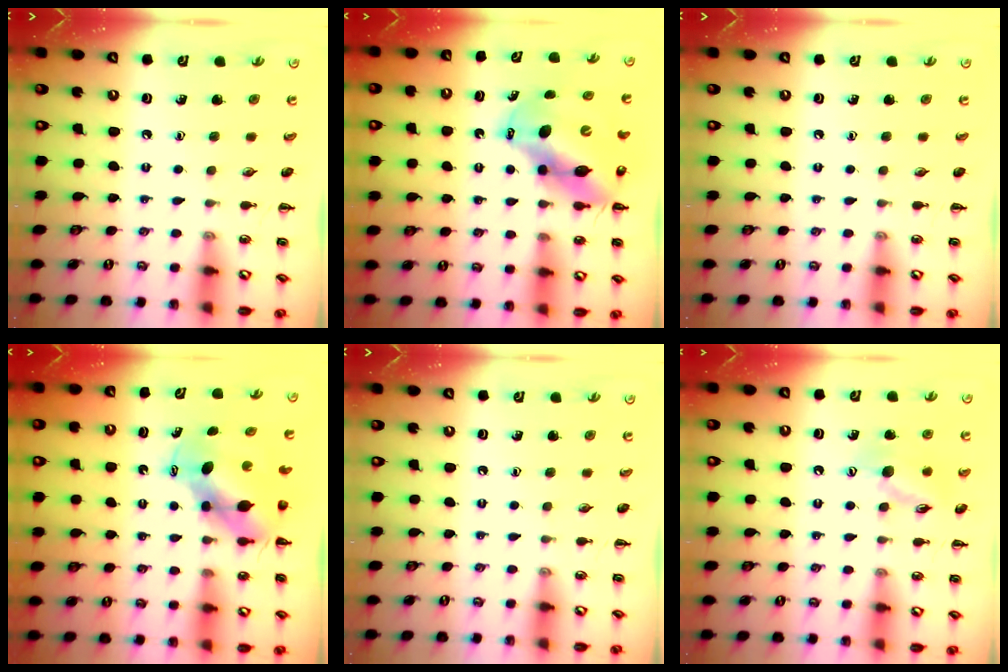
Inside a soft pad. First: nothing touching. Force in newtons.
{"total": 12.5, "press": 12.1, "slide": 3.0}
{"total": 0.0}
{"total": 6.6, "press": 6.5, "slide": 1.4}
{"total": 0.0}
{"total": 10.7, "press": 10.6, "slide": 1.5}